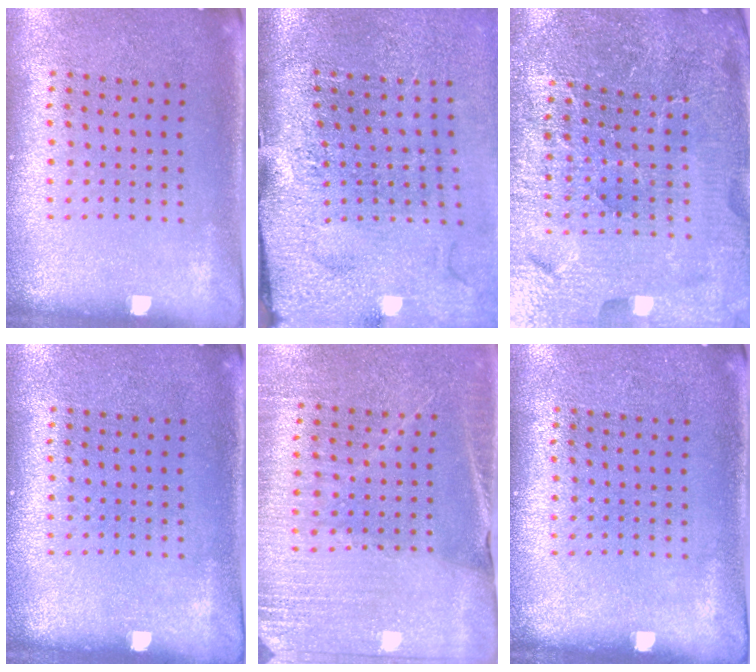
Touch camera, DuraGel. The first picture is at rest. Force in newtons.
{"total": 4.4, "press": 3.4, "slide": 2.7}
{"total": 5.8, "press": 5.3, "slide": 2.5}
{"total": 0.0}
{"total": 2.9, "press": 2.9, "slide": 0.2}
{"total": 0.0}